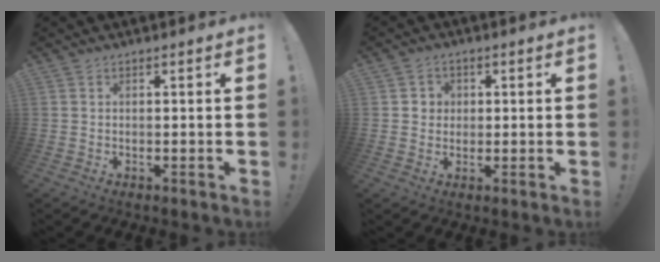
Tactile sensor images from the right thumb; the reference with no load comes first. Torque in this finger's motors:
{"motor_torque": [0.62, 0.73, 0.02, -0.29, 0.00]}